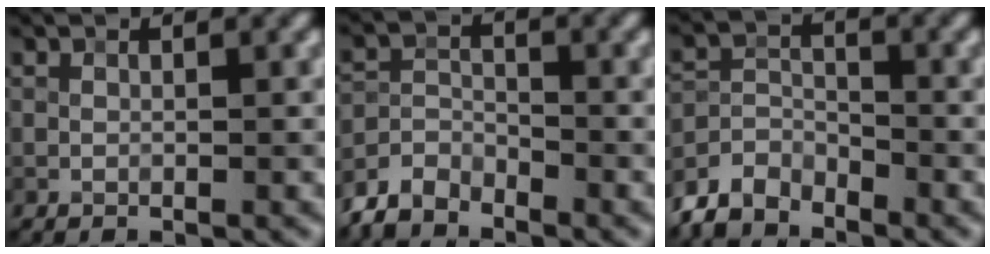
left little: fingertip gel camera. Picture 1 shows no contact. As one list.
[{"total": 3.1, "force": [-2.8, 1.2, 0.5], "torque": [-0.009, 0.001, -0.069]}, {"total": 3.9, "force": [-3.4, 1.7, 0.7], "torque": [-0.012, -0.001, -0.080]}]